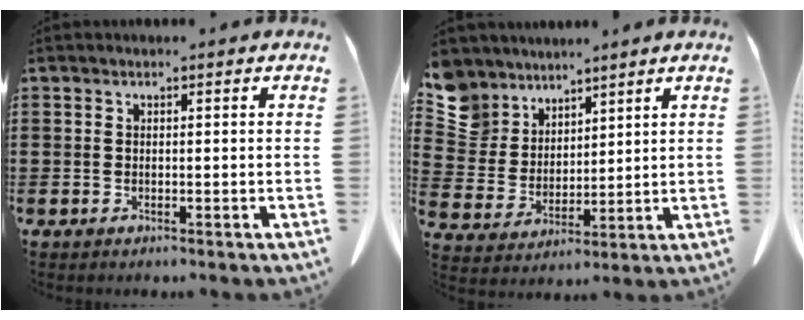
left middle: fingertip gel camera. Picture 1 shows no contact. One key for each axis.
{"total": 7.3, "fx": 6.0, "fy": 4.2, "fz": 0.4, "tx": -0.054, "ty": -0.030, "tz": 0.116}